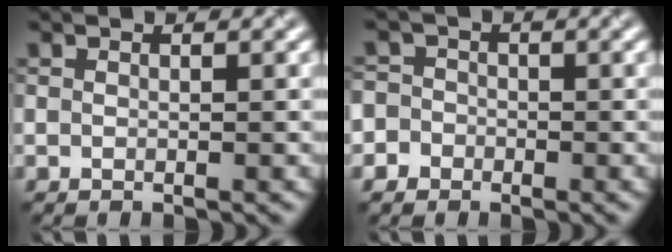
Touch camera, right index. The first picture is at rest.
{"total": 3.2, "force": [-1.4, 2.9, 0.3], "torque": [0.025, 0.008, -0.044]}